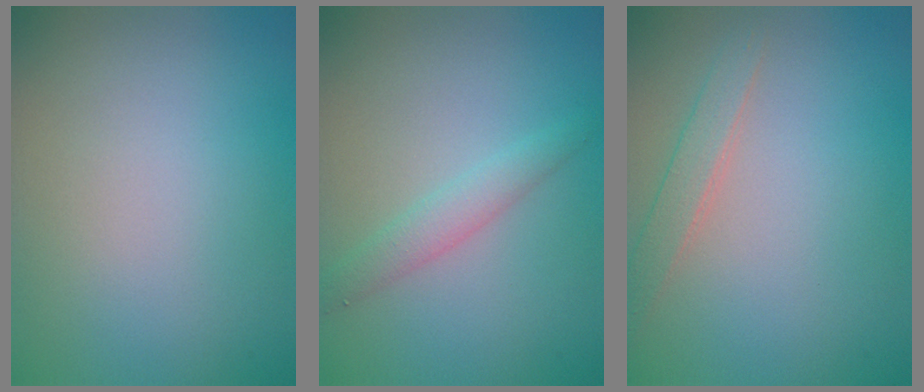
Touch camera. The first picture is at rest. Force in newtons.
{"total": 2.5, "press": 2.5, "slide": 0.1}
{"total": 1.9, "press": 1.9, "slide": 0.1}